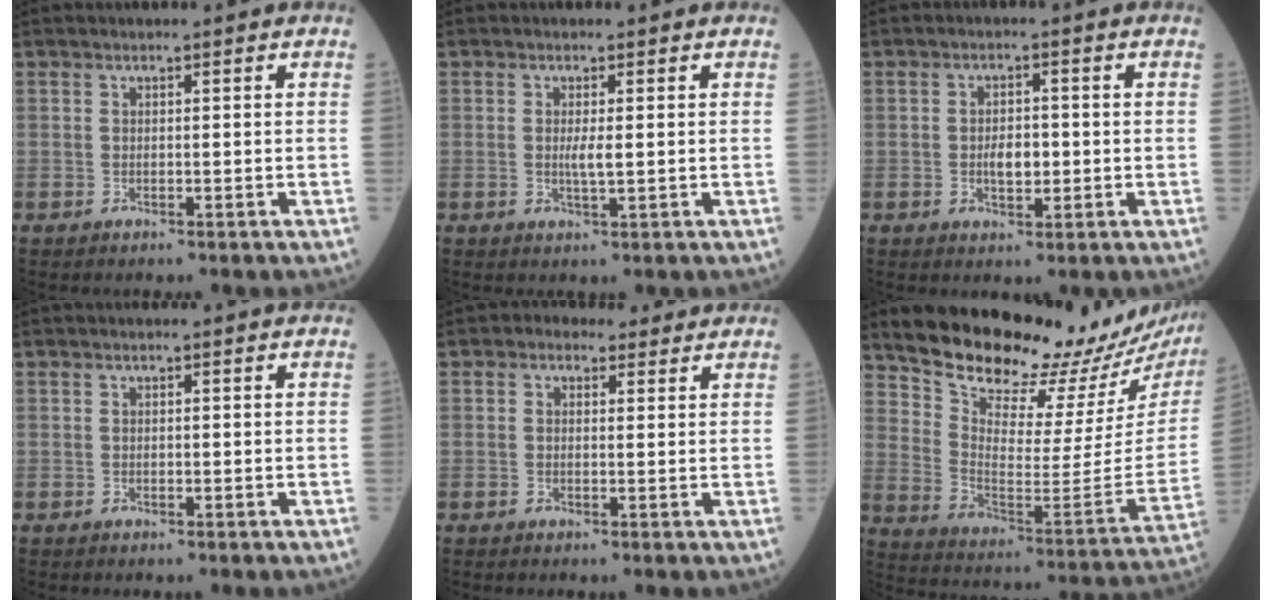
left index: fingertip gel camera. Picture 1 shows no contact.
{"total": 2.0, "force": [0.1, 0.2, 2.0], "torque": [-0.042, -0.003, 0.002]}
{"total": 3.5, "force": [-0.4, 1.7, 3.1], "torque": [-0.053, 0.002, -0.006]}
{"total": 0.0}
{"total": 3.3, "force": [2.2, 2.2, 1.0], "torque": [-0.015, 0.023, 0.030]}
{"total": 21.4, "force": [20.0, 3.6, 6.8], "torque": [-0.121, -0.101, 0.280]}